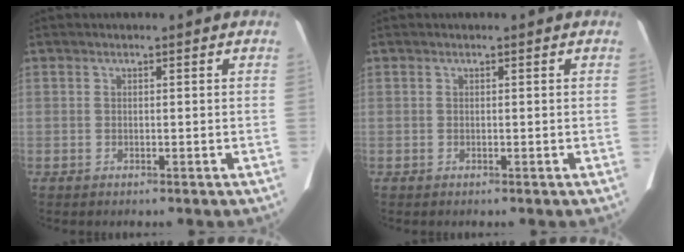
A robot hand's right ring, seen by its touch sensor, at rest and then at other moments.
{"total": 0.0}